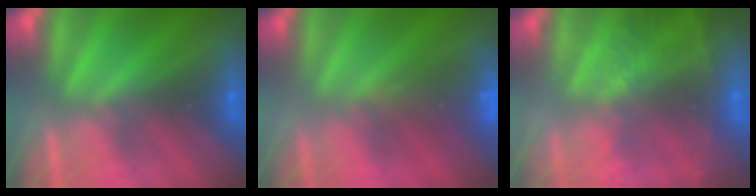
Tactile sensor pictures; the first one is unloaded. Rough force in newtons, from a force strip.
{"total": 9.6}
{"total": 6.9}